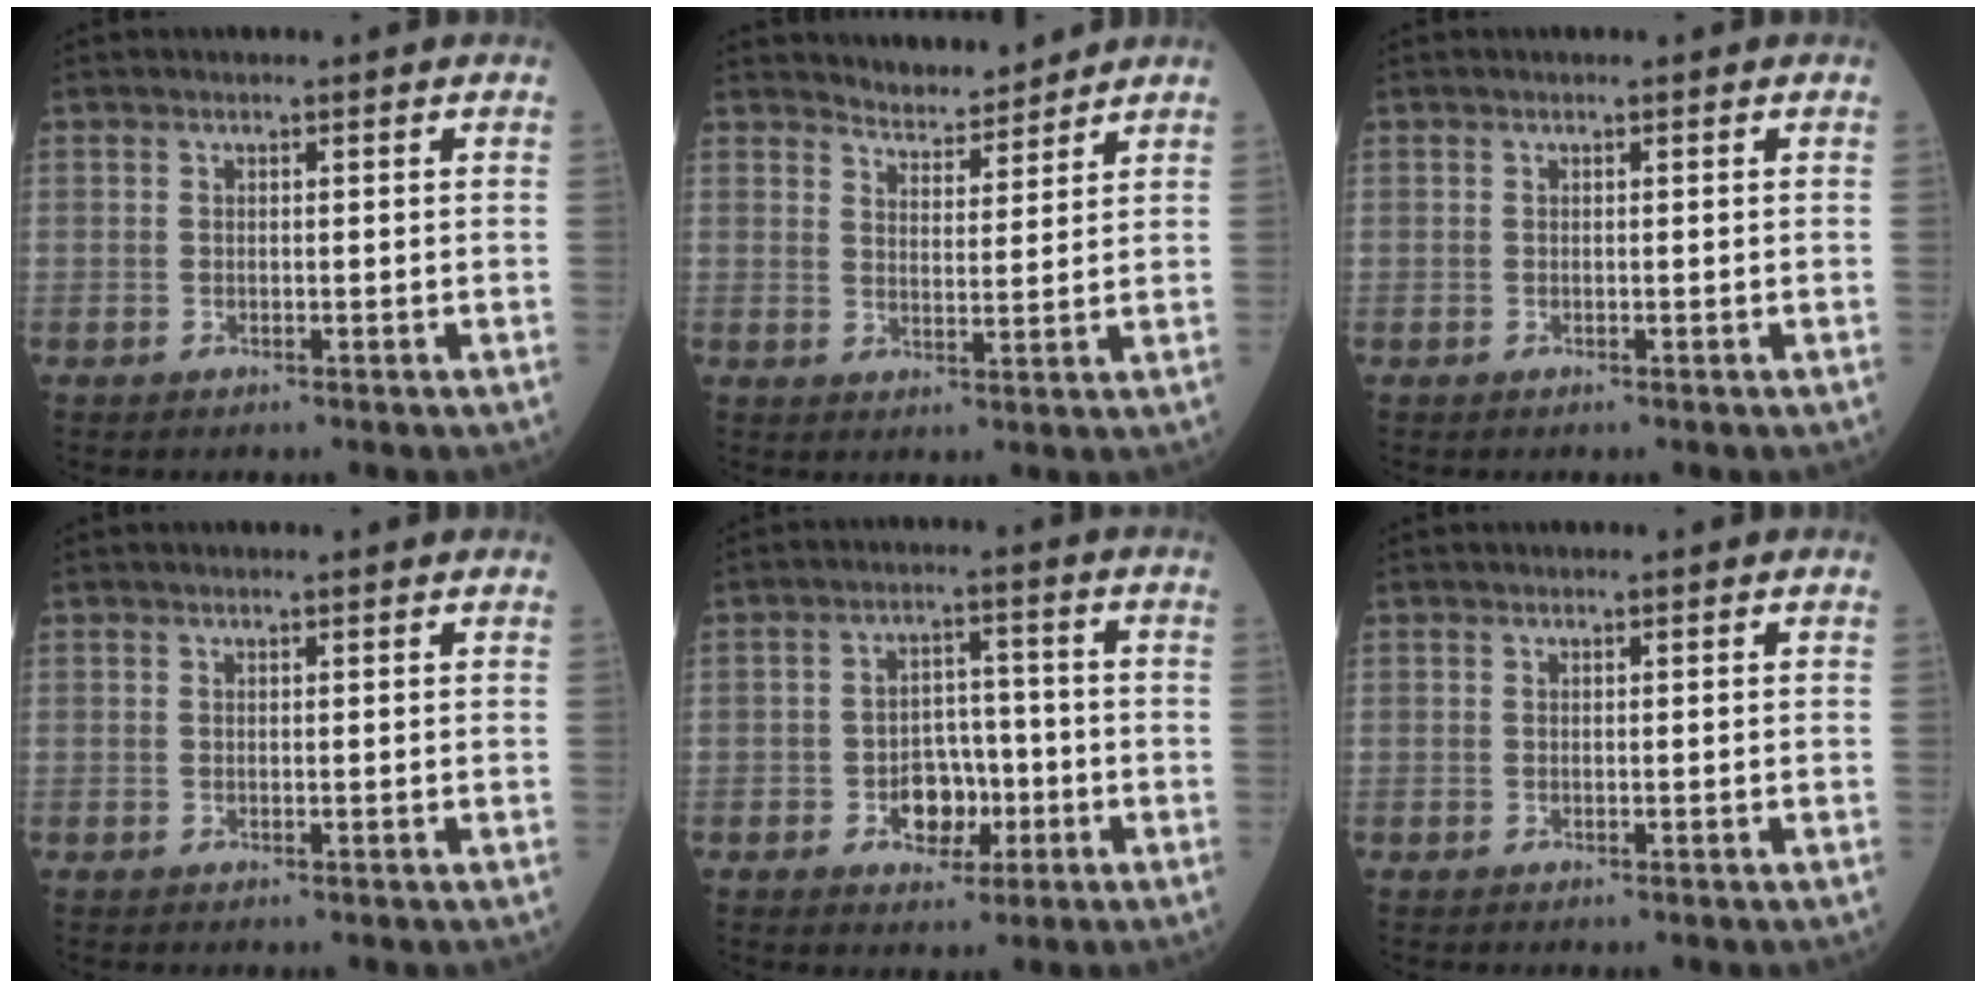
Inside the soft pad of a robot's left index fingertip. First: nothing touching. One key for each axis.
{"total": 5.0, "fx": 5.0, "fy": 0.7, "fz": 0.1, "tx": -0.010, "ty": 0.005, "tz": 0.081}
{"total": 0.0}
{"total": 1.0, "fx": 0.9, "fy": 0.0, "fz": 0.3, "tx": -0.009, "ty": 0.007, "tz": 0.015}
{"total": 6.0, "fx": -2.1, "fy": 4.0, "fz": 3.9, "tx": -0.065, "ty": 0.013, "tz": -0.032}
{"total": 0.0}